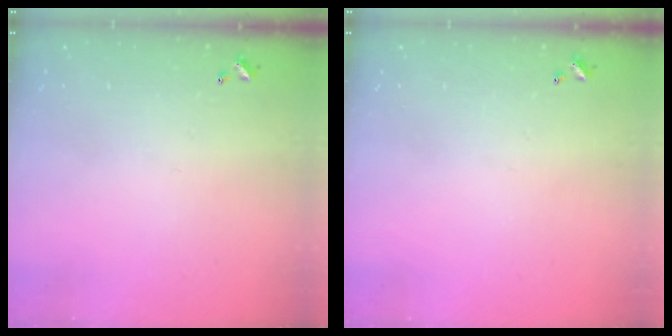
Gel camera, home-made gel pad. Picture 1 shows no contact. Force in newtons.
{"total": 0.0}